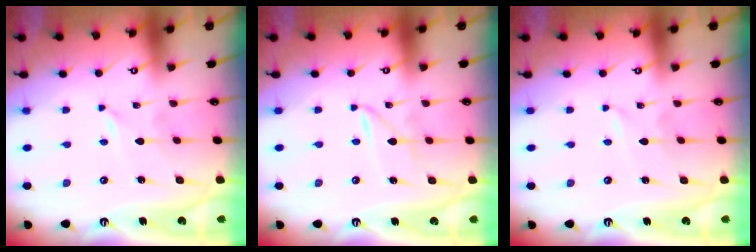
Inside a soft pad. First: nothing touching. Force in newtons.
{"total": 1.5, "press": 1.5, "slide": 0.2}
{"total": 1.0, "press": 1.0, "slide": 0.0}